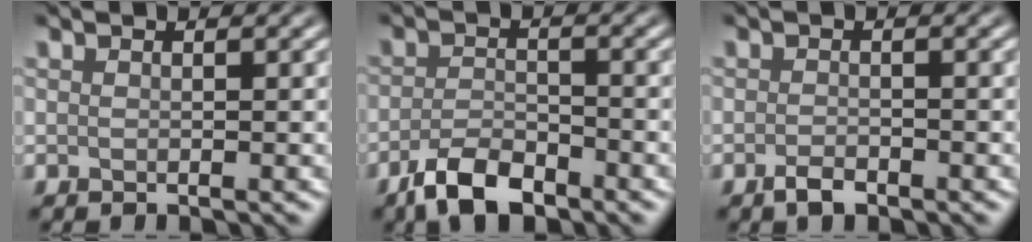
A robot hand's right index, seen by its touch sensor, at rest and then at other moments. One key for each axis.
{"total": 4.4, "fx": -3.1, "fy": 1.8, "fz": 2.6, "tx": -0.046, "ty": -0.004, "tz": -0.064}
{"total": 1.4, "fx": -1.0, "fy": 0.6, "fz": 0.9, "tx": -0.018, "ty": 0.000, "tz": -0.021}